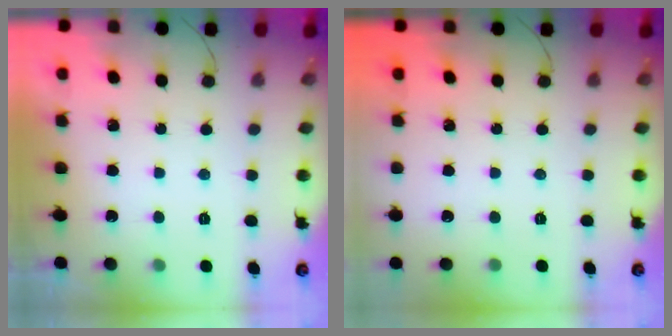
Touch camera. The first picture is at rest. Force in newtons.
{"total": 0.0}